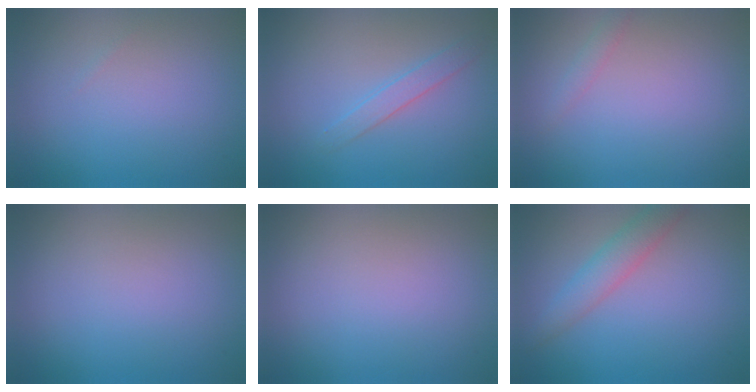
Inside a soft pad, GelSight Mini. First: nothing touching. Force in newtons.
{"total": 1.6, "press": 1.6, "slide": 0.0}
{"total": 0.9, "press": 0.9, "slide": 0.0}
{"total": 0.0}
{"total": 0.0}
{"total": 3.0, "press": 3.0, "slide": 0.1}